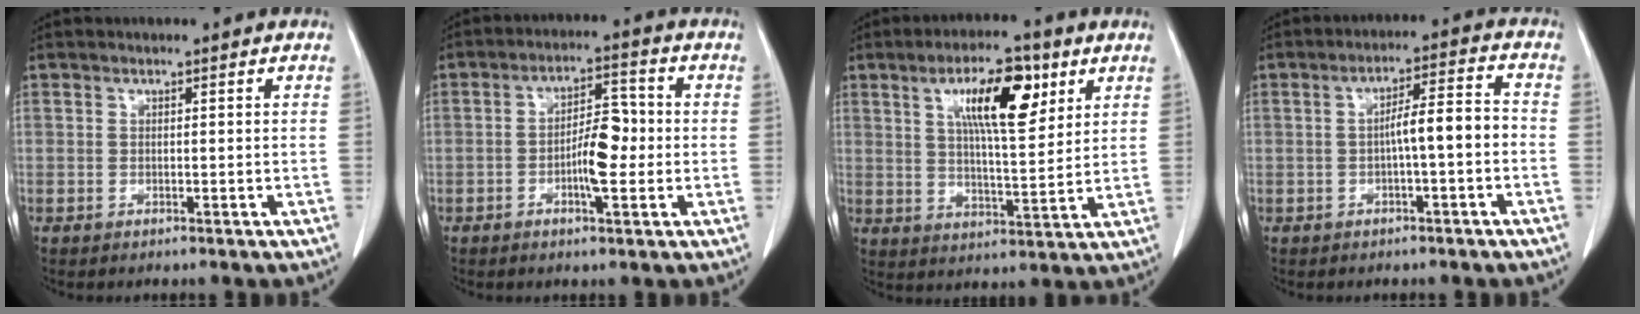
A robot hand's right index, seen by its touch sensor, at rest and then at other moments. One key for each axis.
{"total": 6.6, "fx": -1.2, "fy": 2.1, "fz": 6.2, "tx": -0.109, "ty": 0.012, "tz": -0.021}
{"total": 11.4, "fx": 5.1, "fy": 2.8, "fz": 9.8, "tx": -0.166, "ty": 0.008, "tz": 0.085}
{"total": 5.9, "fx": -1.2, "fy": 0.7, "fz": 5.7, "tx": -0.091, "ty": 0.024, "tz": -0.016}